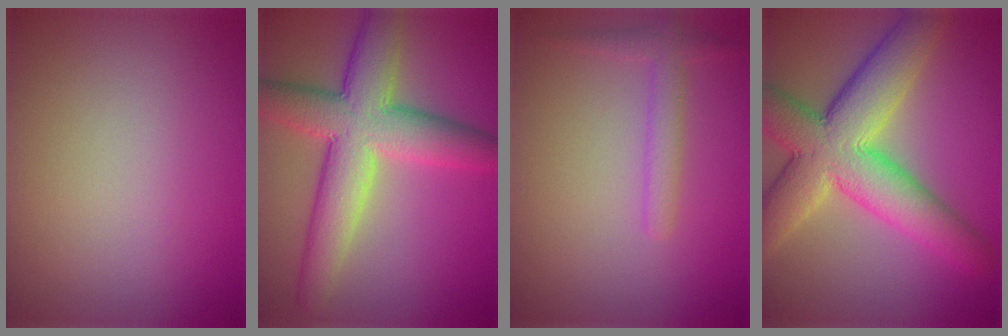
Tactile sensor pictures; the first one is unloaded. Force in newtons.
{"total": 8.5, "press": 8.5, "slide": 0.2}
{"total": 1.4, "press": 1.4, "slide": 0.1}
{"total": 10.5, "press": 10.4, "slide": 0.8}